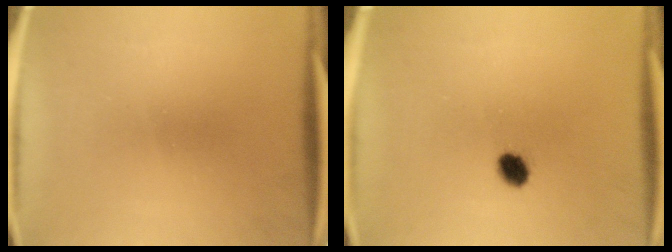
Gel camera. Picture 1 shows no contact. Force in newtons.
{"total": 3.5}